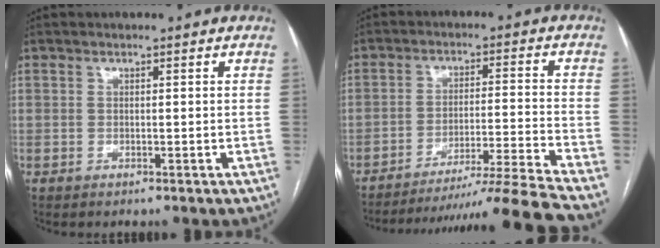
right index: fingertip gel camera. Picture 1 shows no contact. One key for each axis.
{"total": 17.5, "fx": -15.8, "fy": -5.2, "fz": 5.3, "tx": -0.068, "ty": -0.026, "tz": -0.240}